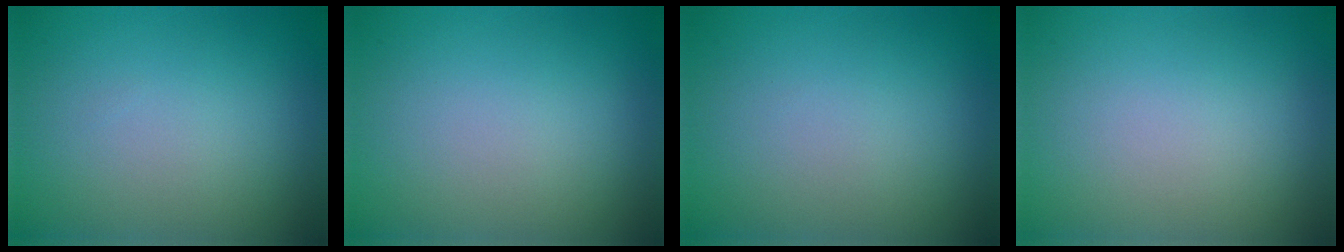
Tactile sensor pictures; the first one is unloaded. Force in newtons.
{"total": 0.0}
{"total": 0.0}
{"total": 0.0}